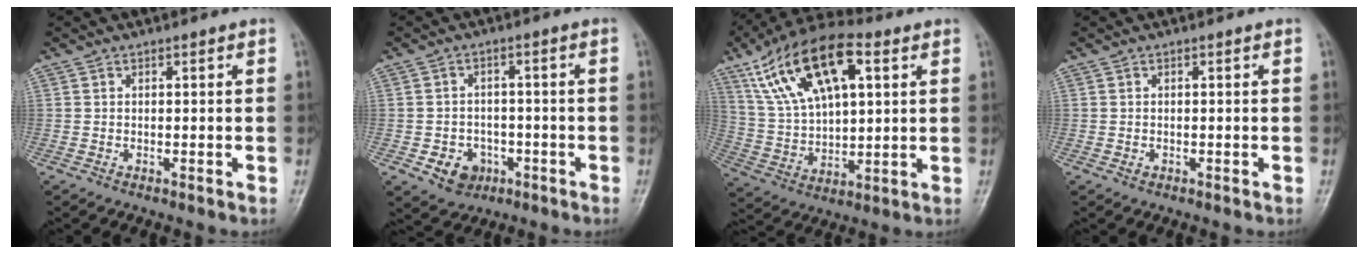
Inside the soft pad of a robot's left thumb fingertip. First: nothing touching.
{"total": 6.2, "force": [-2.4, 5.1, 2.5], "torque": [-0.016, 0.017, -0.030]}
{"total": 19.7, "force": [8.5, 9.4, 15.2], "torque": [-0.262, -0.002, 0.154]}
{"total": 0.7, "force": [-0.3, 0.6, 0.3], "torque": [-0.002, 0.001, -0.003]}